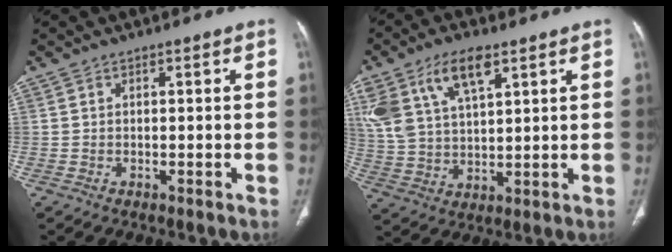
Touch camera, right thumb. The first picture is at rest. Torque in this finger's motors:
{"motor_torque": [-0.27, 2.22, 1.41, 0.88, 0.15]}